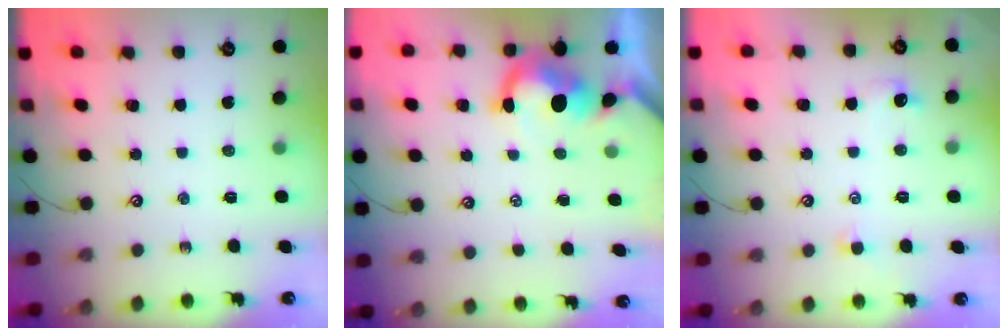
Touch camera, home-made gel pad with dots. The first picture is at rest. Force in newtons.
{"total": 2.8, "press": 2.6, "slide": 0.9}
{"total": 1.4, "press": 1.3, "slide": 0.6}